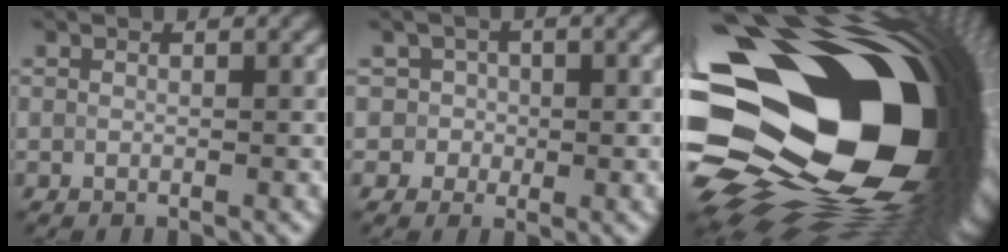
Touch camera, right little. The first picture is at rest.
{"total": 1.9, "force": [-0.1, 1.9, 0.0], "torque": [0.024, 0.016, -0.005]}
{"total": 21.7, "force": [0.1, 13.4, 17.1], "torque": [-0.292, -0.026, -0.007]}